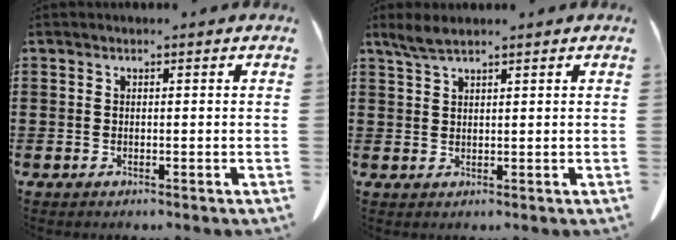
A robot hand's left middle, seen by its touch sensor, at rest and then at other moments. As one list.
[{"total": 2.6, "force": [1.9, 0.4, 1.6], "torque": [-0.036, 0.001, 0.036]}]